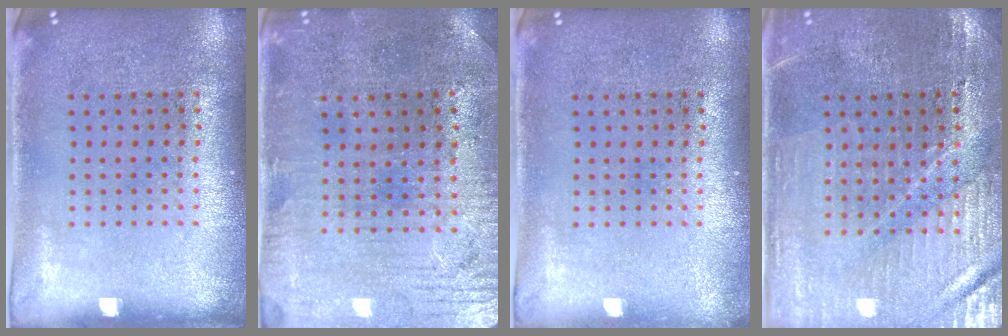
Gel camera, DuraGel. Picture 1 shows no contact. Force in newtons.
{"total": 0.9, "press": 0.7, "slide": 0.6}
{"total": 0.6, "press": 0.6, "slide": 0.1}
{"total": 1.7, "press": 1.7, "slide": 0.3}